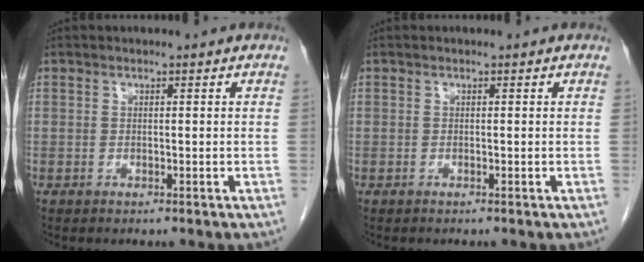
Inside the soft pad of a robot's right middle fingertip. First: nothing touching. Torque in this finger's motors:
{"motor_torque": [0.08, -0.03, -0.02, 0.00]}